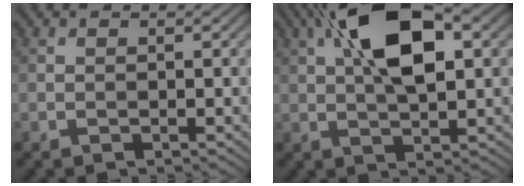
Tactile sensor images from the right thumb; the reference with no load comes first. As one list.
[{"total": 12.1, "force": [3.8, 5.0, 10.4], "torque": [-0.186, 0.019, 0.056]}]